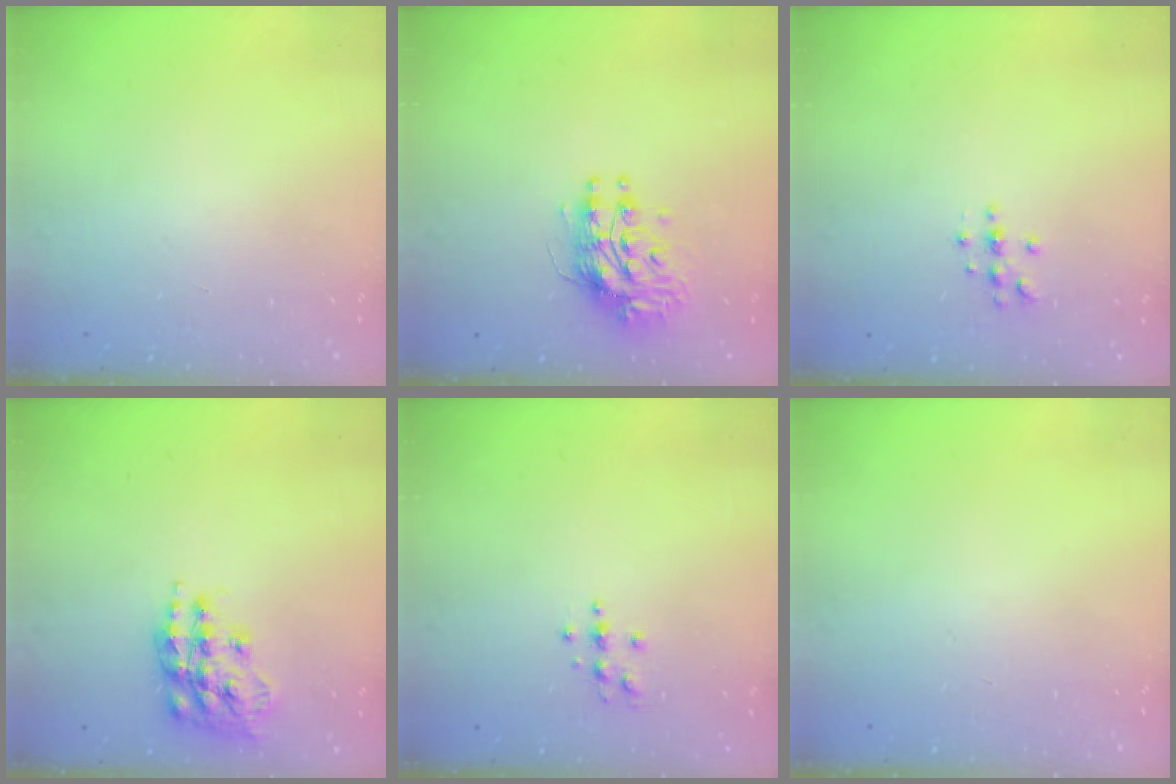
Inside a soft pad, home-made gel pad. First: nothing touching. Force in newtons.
{"total": 9.0, "press": 8.9, "slide": 0.7}
{"total": 3.7, "press": 3.7, "slide": 0.4}
{"total": 16.0, "press": 16.0, "slide": 1.2}
{"total": 3.3, "press": 3.3, "slide": 0.5}
{"total": 0.0}